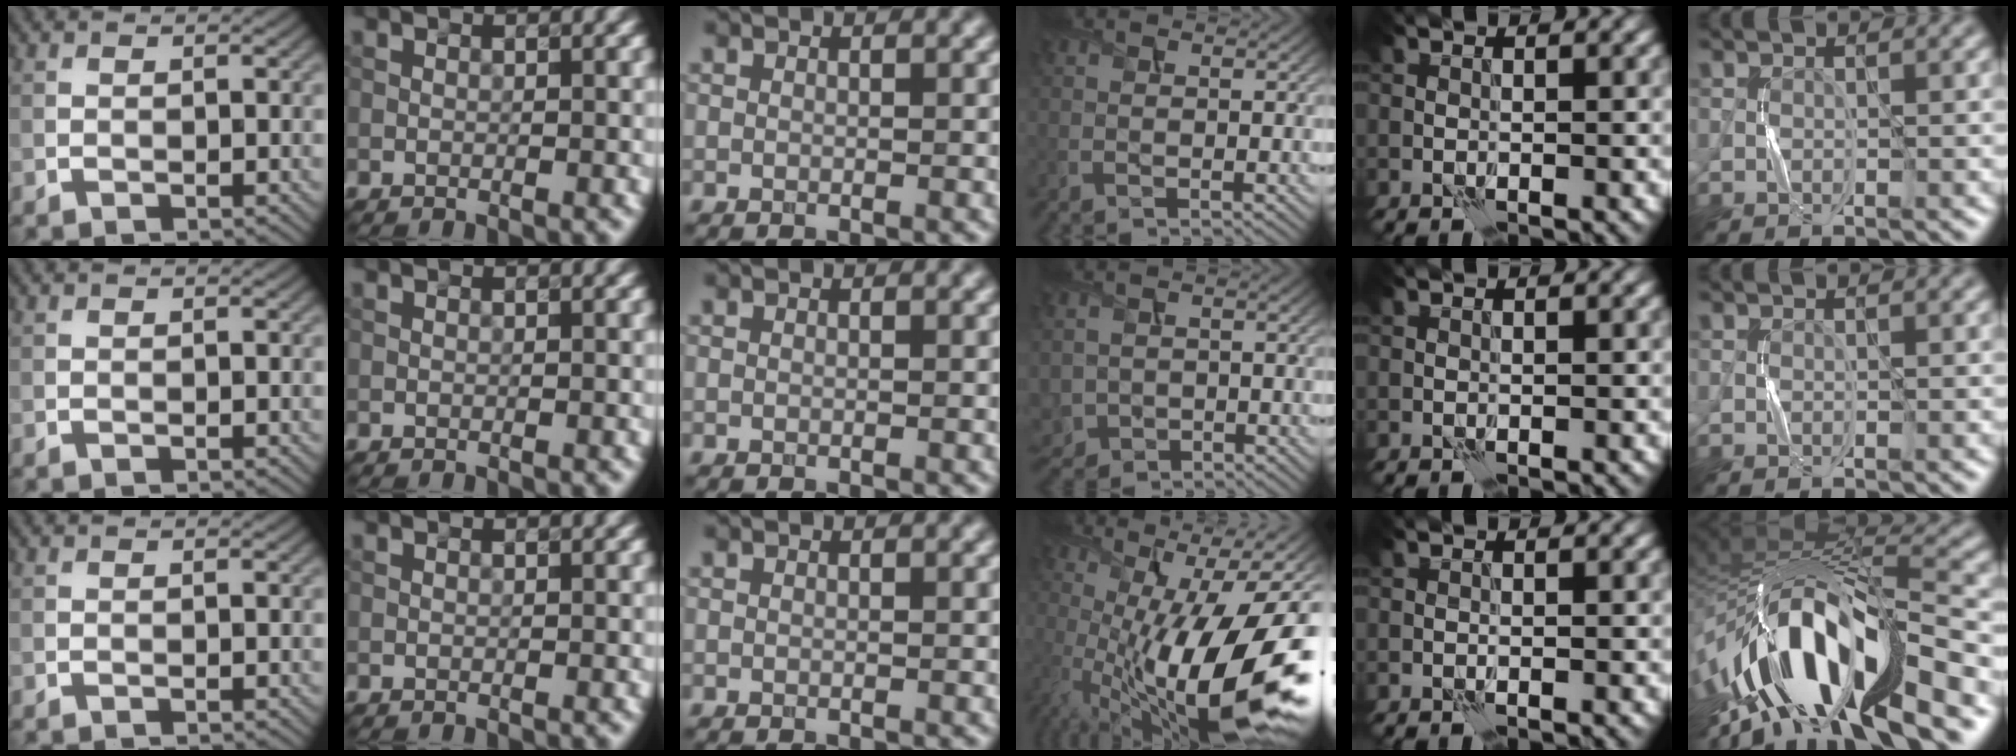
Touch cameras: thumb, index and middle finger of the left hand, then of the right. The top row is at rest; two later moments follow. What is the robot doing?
{"motion": "press", "object": "grip strengthener"}